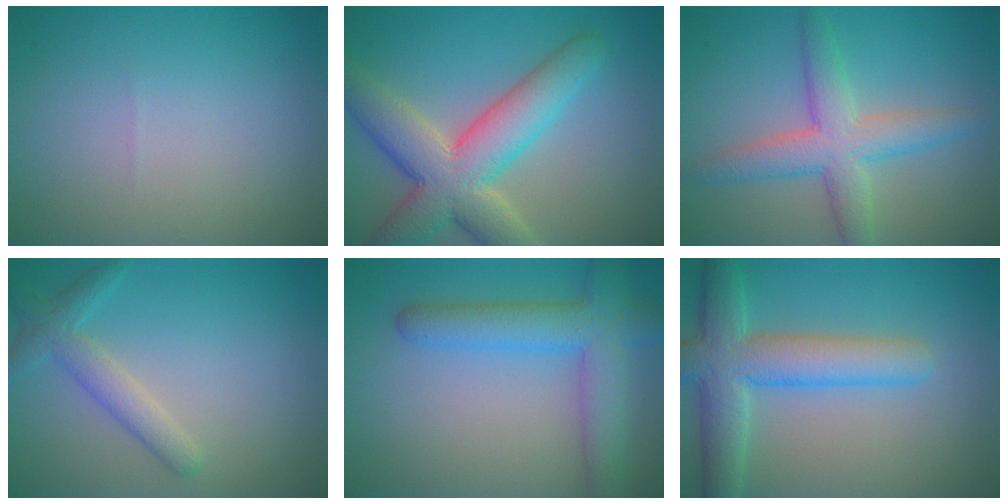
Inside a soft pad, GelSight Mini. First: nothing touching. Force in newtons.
{"total": 8.8, "press": 8.8, "slide": 0.4}
{"total": 5.2, "press": 5.2, "slide": 0.3}
{"total": 2.9, "press": 2.9, "slide": 0.1}
{"total": 6.2, "press": 6.2, "slide": 0.2}
{"total": 6.8, "press": 6.7, "slide": 0.3}